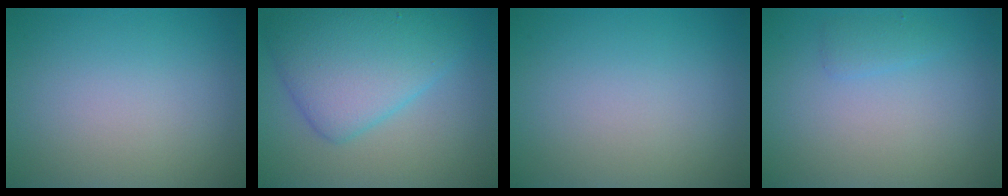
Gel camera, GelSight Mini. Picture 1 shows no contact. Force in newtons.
{"total": 6.6, "press": 6.6, "slide": 0.2}
{"total": 0.0}
{"total": 1.0, "press": 1.0, "slide": 0.1}